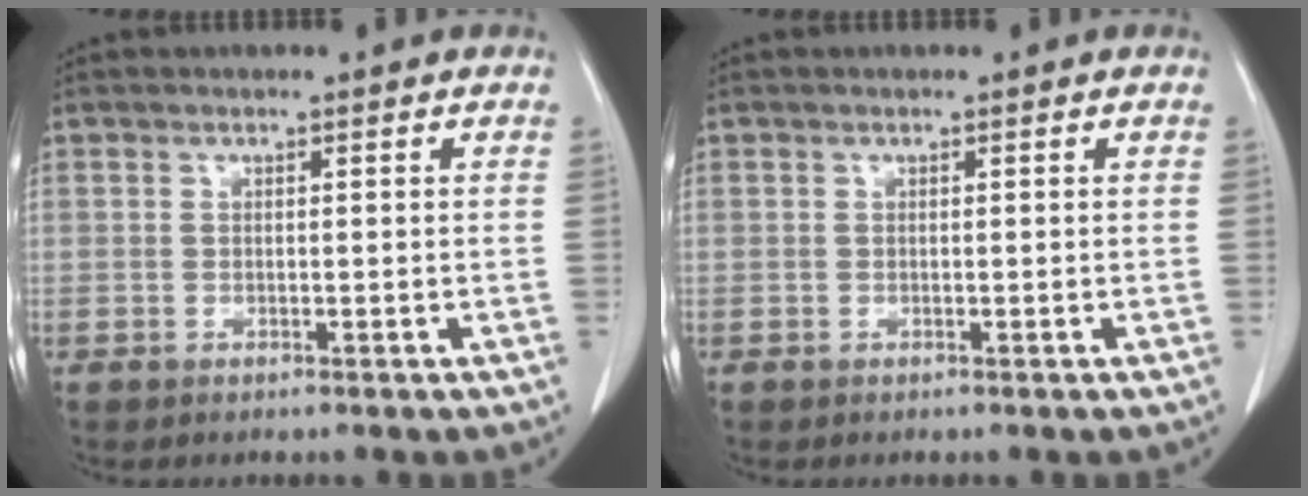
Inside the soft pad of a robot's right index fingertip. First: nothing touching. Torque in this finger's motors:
{"motor_torque": [0.00, 0.00, 0.00, 0.00]}